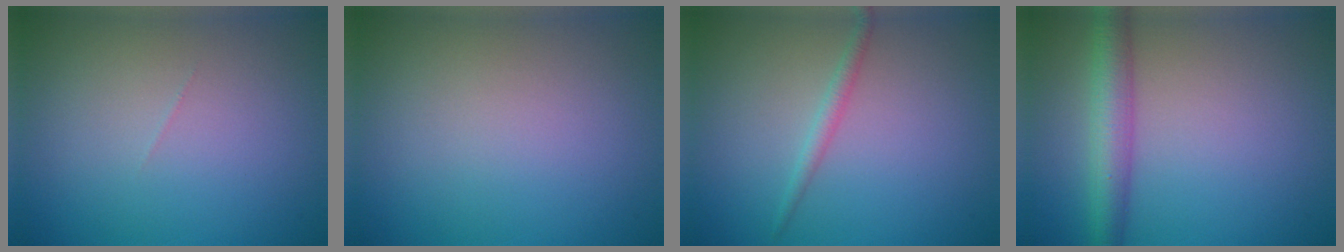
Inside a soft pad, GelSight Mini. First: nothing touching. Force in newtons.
{"total": 0.0}
{"total": 1.3, "press": 1.3, "slide": 0.0}
{"total": 4.5, "press": 4.4, "slide": 0.2}